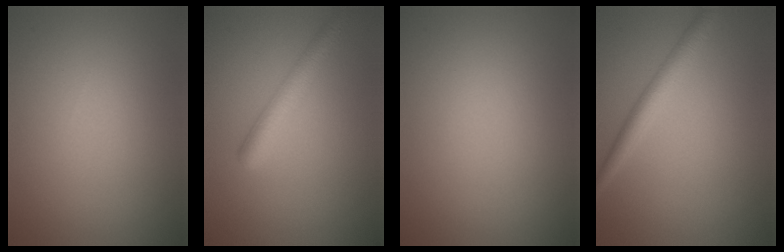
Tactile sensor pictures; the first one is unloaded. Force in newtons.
{"total": 3.2, "press": 3.2, "slide": 0.1}
{"total": 0.0}
{"total": 2.7, "press": 2.7, "slide": 0.1}